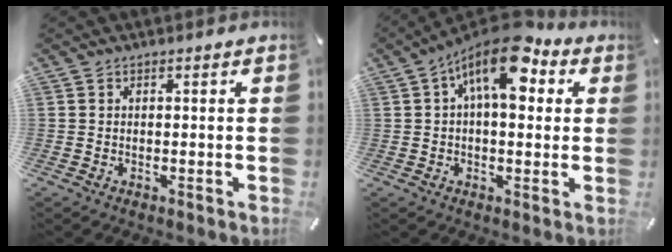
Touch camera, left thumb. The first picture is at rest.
{"total": 13.5, "force": [5.6, 6.5, 10.4], "torque": [-0.153, -0.021, 0.096]}